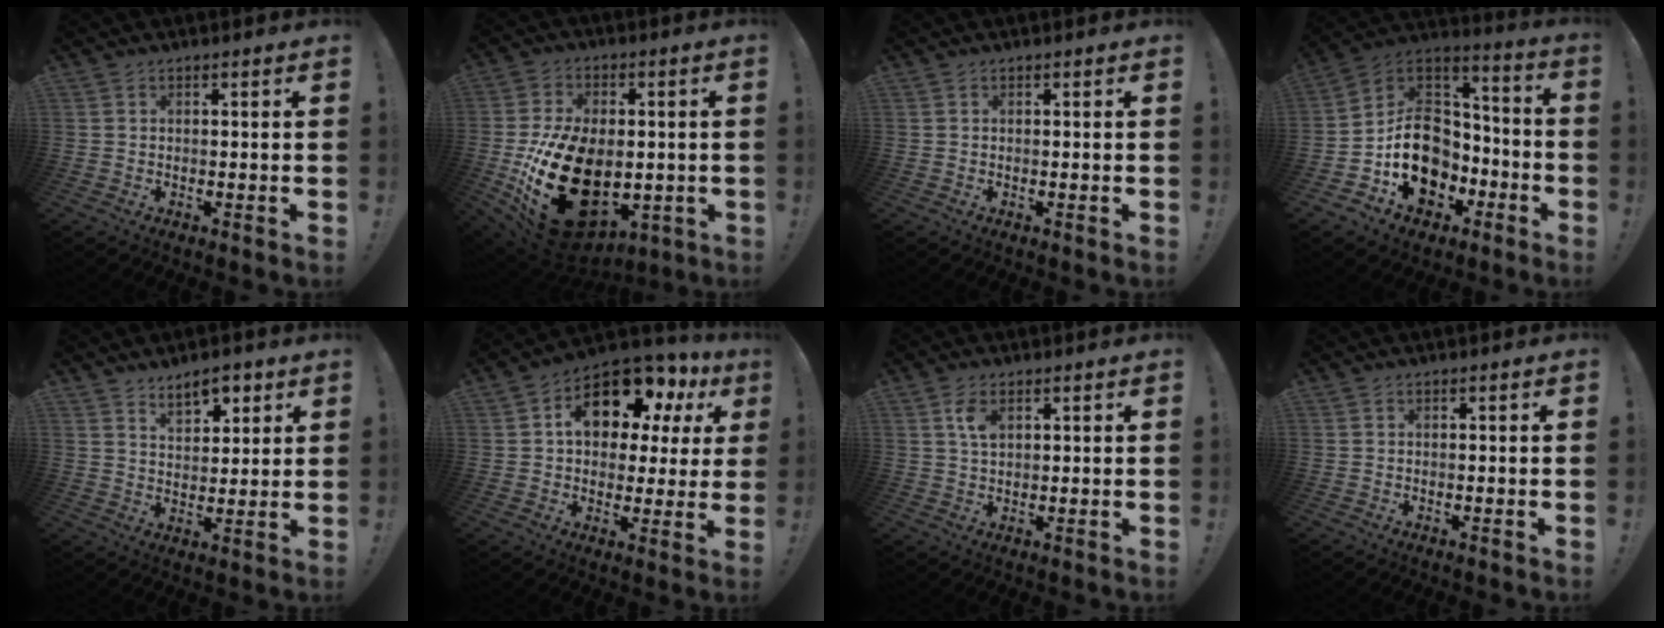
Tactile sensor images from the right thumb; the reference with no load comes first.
{"total": 28.4, "force": [-5.1, 18.5, 21.0], "torque": [-0.394, 0.025, -0.057]}
{"total": 0.0}
{"total": 17.4, "force": [-5.0, 14.1, 8.8], "torque": [-0.134, 0.026, -0.066]}
{"total": 8.4, "force": [5.8, 4.5, 4.2], "torque": [-0.052, -0.028, 0.105]}
{"total": 15.0, "force": [7.1, 8.6, 10.1], "torque": [-0.157, -0.042, 0.118]}
{"total": 4.6, "force": [1.9, 2.4, 3.4], "torque": [-0.057, -0.005, 0.031]}
{"total": 0.0}